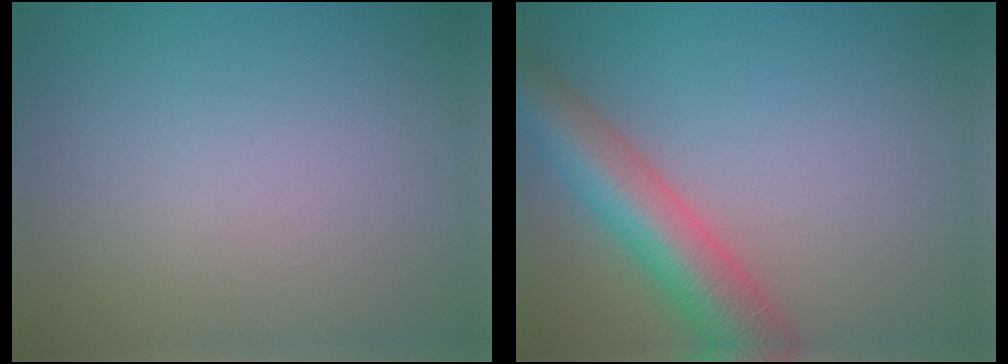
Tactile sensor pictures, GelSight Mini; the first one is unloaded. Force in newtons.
{"total": 8.0, "press": 8.0, "slide": 0.3}